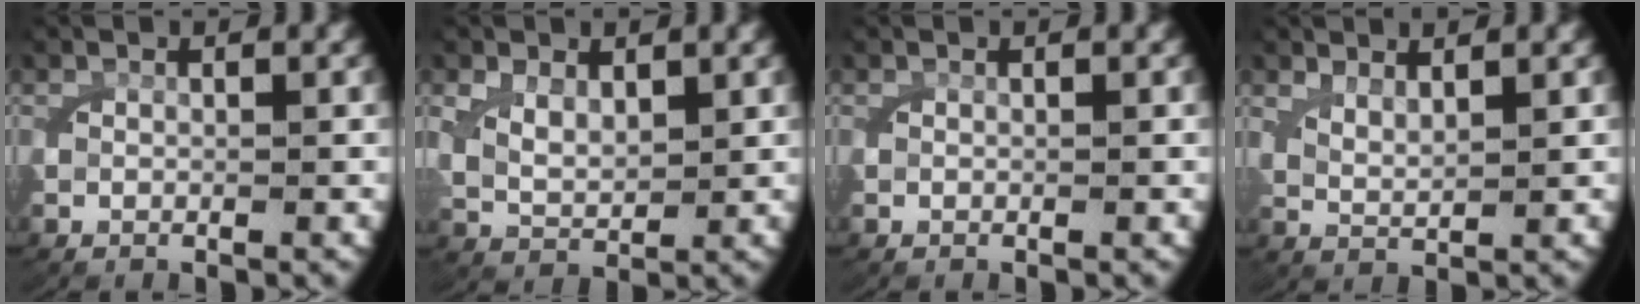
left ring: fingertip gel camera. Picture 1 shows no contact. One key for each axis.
{"total": 3.2, "fx": 1.0, "fy": 2.2, "fz": 2.1, "tx": -0.056, "ty": -0.018, "tz": 0.028}
{"total": 0.0}
{"total": 2.1, "fx": 1.5, "fy": 0.6, "fz": 1.4, "tx": -0.035, "ty": -0.011, "tz": 0.034}